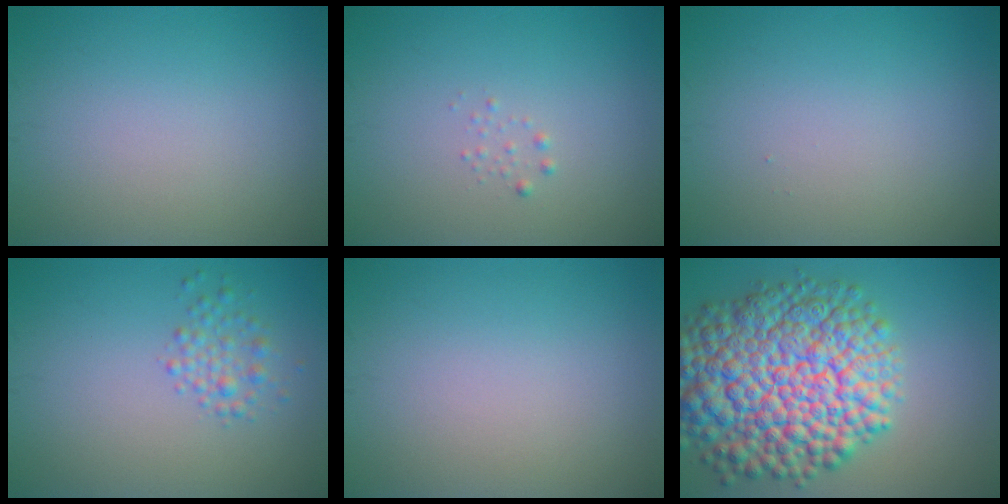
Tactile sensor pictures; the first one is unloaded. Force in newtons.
{"total": 0.6, "press": 0.6, "slide": 0.0}
{"total": 0.0}
{"total": 1.9, "press": 1.9, "slide": 0.1}
{"total": 0.0}
{"total": 14.4, "press": 14.3, "slide": 0.5}